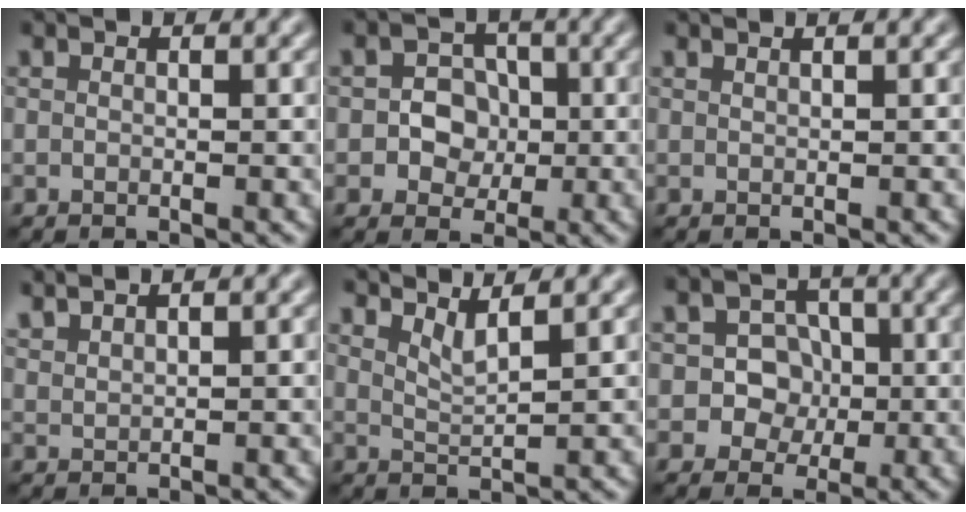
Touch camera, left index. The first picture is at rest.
{"total": 3.5, "force": [-0.4, 3.0, 1.8], "torque": [-0.013, -0.003, -0.026]}
{"total": 1.1, "force": [0.8, 0.4, 0.7], "torque": [-0.002, -0.004, 0.003]}
{"total": 2.6, "force": [2.3, 0.6, 1.0], "torque": [-0.006, 0.007, 0.032]}
{"total": 2.4, "force": [1.9, 0.4, 1.4], "torque": [-0.016, -0.002, 0.037]}
{"total": 4.3, "force": [-0.3, 3.9, 1.8], "torque": [-0.005, 0.010, -0.025]}